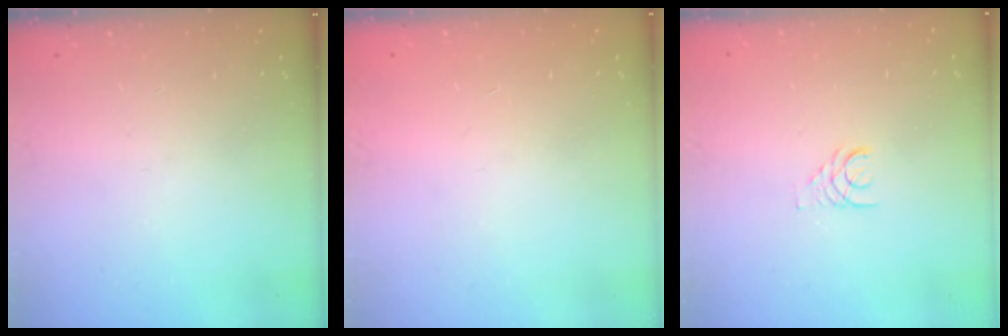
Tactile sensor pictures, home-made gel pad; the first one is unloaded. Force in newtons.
{"total": 0.9, "press": 0.8, "slide": 0.2}
{"total": 1.7, "press": 1.7, "slide": 0.2}